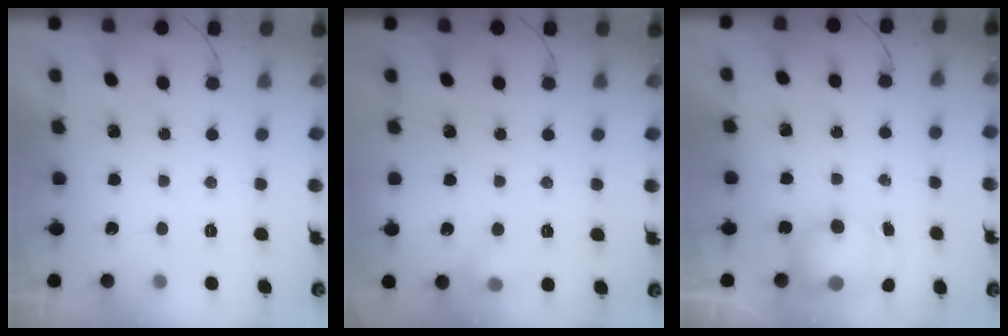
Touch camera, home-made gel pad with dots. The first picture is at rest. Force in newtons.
{"total": 5.8, "press": 5.7, "slide": 1.4}
{"total": 7.2, "press": 7.1, "slide": 1.3}